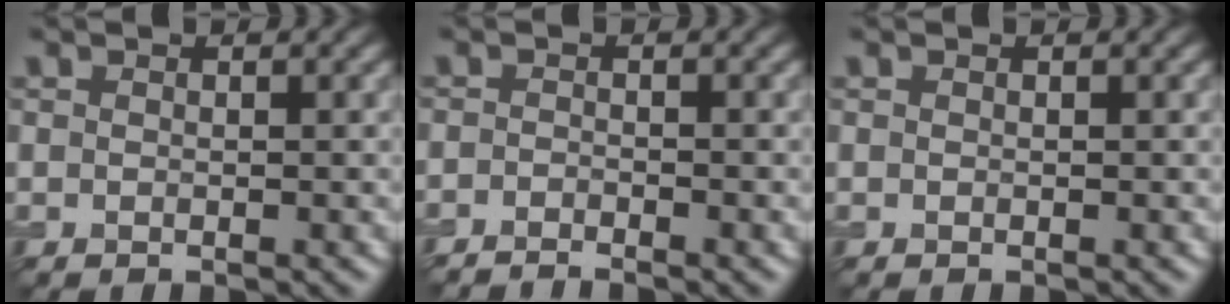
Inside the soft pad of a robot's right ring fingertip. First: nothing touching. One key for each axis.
{"total": 1.9, "fx": -1.8, "fy": 0.1, "fz": 0.6, "tx": -0.014, "ty": 0.002, "tz": -0.038}
{"total": 0.0}